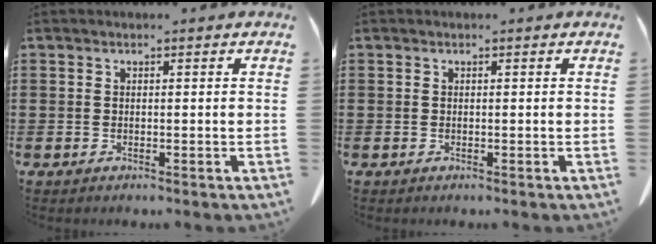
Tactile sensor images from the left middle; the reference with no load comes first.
{"total": 0.0}